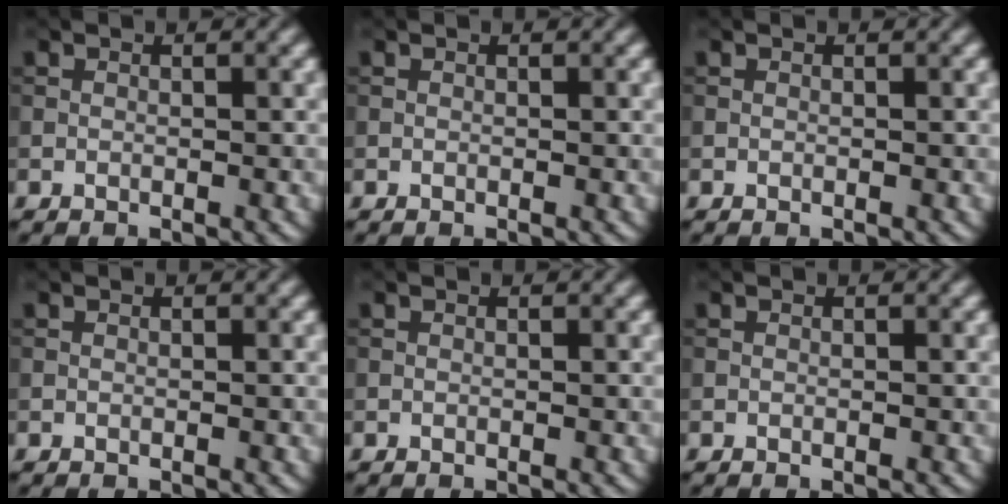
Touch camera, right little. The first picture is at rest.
{"total": 0.0}
{"total": 0.0}
{"total": 0.0}
{"total": 0.0}
{"total": 0.0}